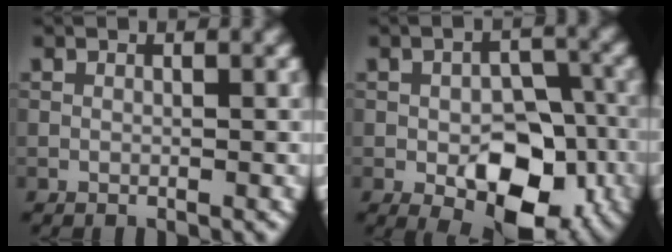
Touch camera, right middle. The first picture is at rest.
{"total": 8.9, "force": [-2.8, 5.1, 6.8], "torque": [-0.103, -0.013, -0.035]}